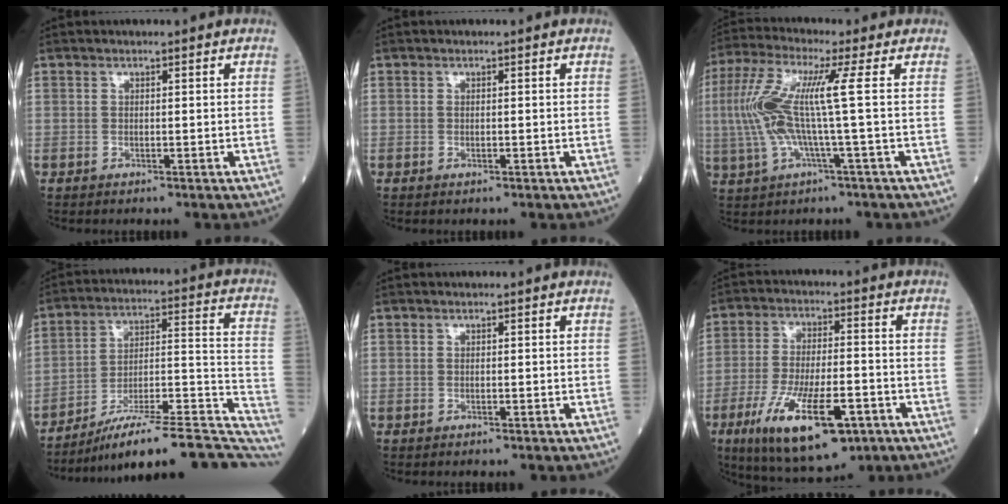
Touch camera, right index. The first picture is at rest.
{"total": 0.0}
{"total": 10.6, "force": [0.5, -0.4, 10.6], "torque": [-0.237, 0.015, 0.002]}
{"total": 25.1, "force": [-21.7, 2.5, 12.3], "torque": [-0.107, 0.023, -0.318]}
{"total": 0.0}
{"total": 15.1, "force": [-7.2, 4.5, 12.6], "torque": [-0.237, -0.019, -0.110]}